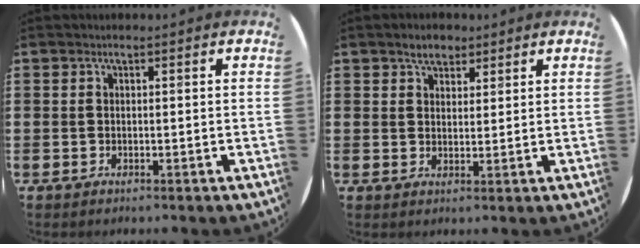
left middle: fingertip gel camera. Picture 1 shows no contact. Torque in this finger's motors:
{"motor_torque": [0.47, -0.40, 0.04, 0.01]}